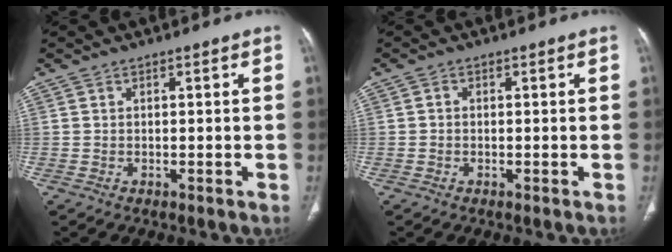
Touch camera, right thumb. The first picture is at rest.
{"total": 0.7, "force": [-0.1, 0.6, 0.3], "torque": [-0.003, 0.002, -0.005]}